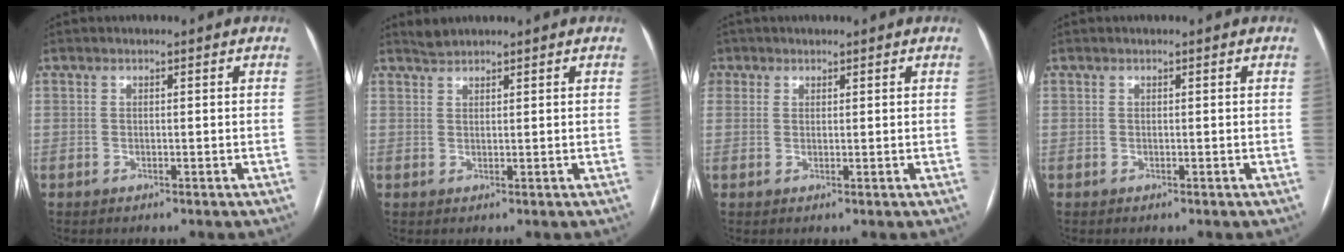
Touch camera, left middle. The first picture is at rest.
{"total": 1.5, "force": [1.5, 0.1, 0.0], "torque": [-0.007, 0.006, 0.033]}
{"total": 2.8, "force": [1.3, 2.4, 0.3], "torque": [0.003, 0.008, 0.022]}
{"total": 0.0}